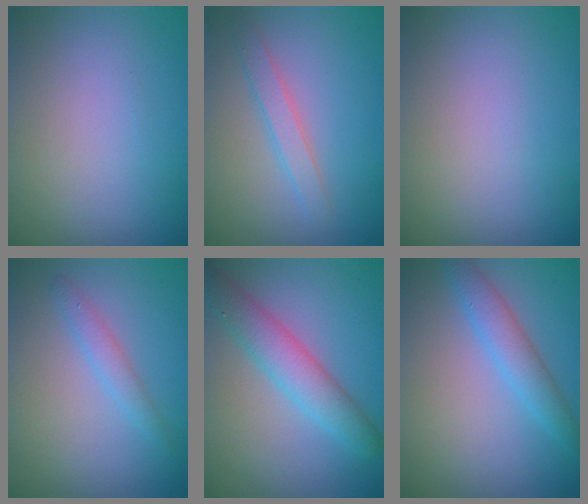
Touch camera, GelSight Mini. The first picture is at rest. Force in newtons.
{"total": 2.0, "press": 2.0, "slide": 0.1}
{"total": 0.0}
{"total": 1.6, "press": 1.6, "slide": 0.1}
{"total": 4.5, "press": 4.5, "slide": 0.1}
{"total": 2.9, "press": 2.9, "slide": 0.0}